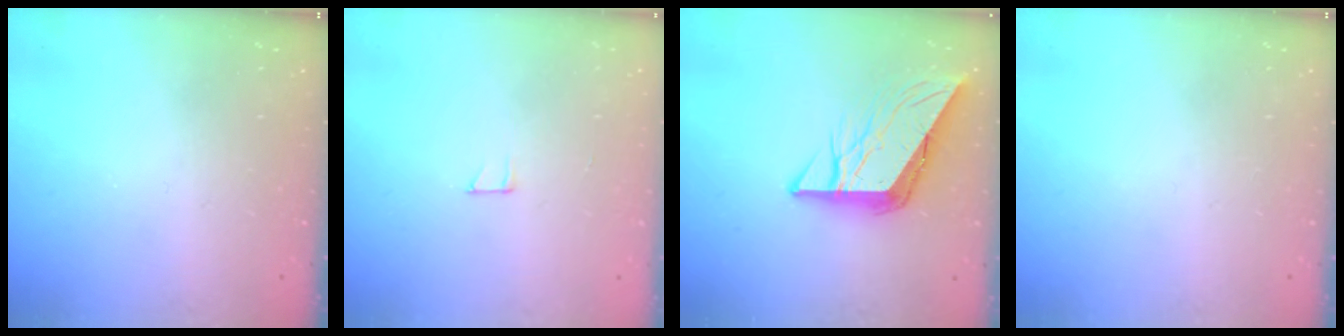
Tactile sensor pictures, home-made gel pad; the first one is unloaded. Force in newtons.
{"total": 4.3, "press": 4.3, "slide": 0.4}
{"total": 9.3, "press": 9.2, "slide": 1.2}
{"total": 0.0}